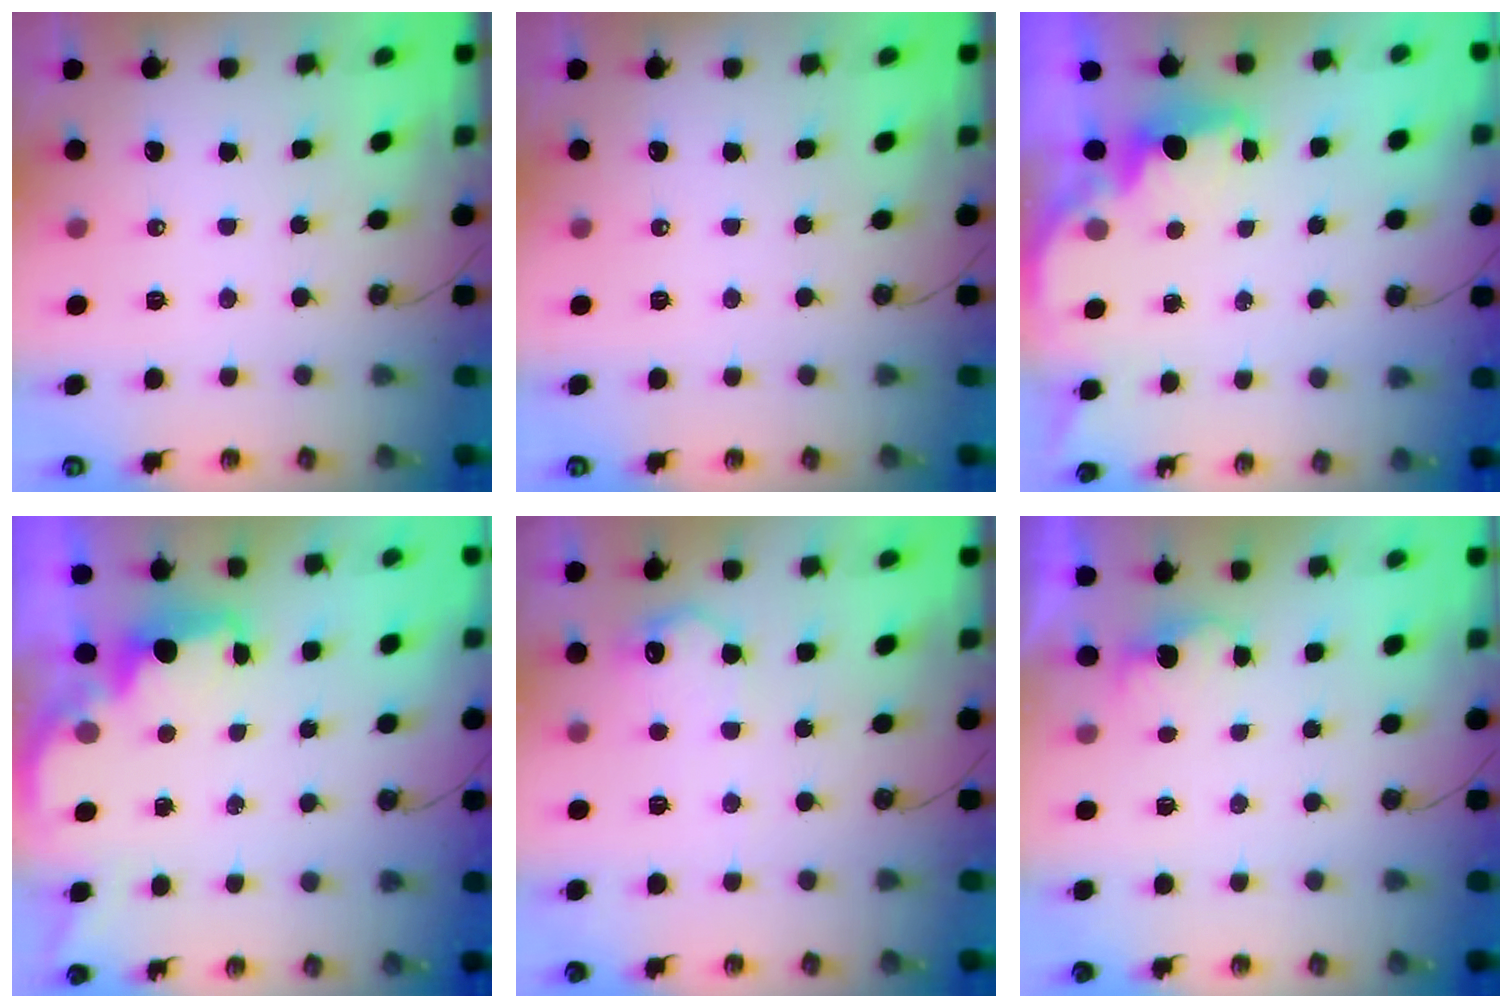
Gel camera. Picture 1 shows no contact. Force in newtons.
{"total": 0.0}
{"total": 2.2, "press": 2.1, "slide": 0.6}
{"total": 2.1, "press": 1.9, "slide": 0.8}
{"total": 9.9, "press": 9.8, "slide": 0.6}
{"total": 2.2, "press": 2.0, "slide": 0.9}